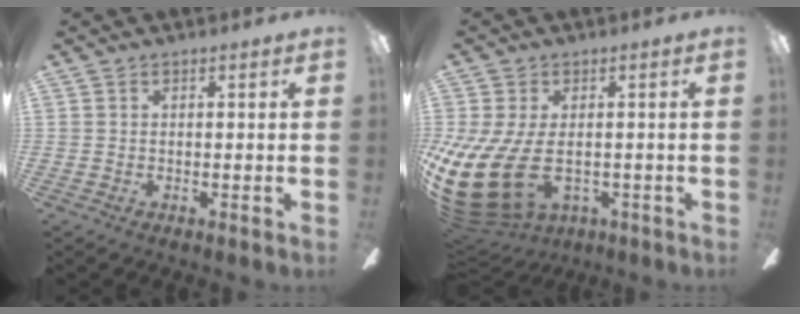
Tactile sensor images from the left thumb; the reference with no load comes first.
{"total": 15.7, "force": [-2.3, 9.5, 12.2], "torque": [-0.283, -0.012, -0.035]}